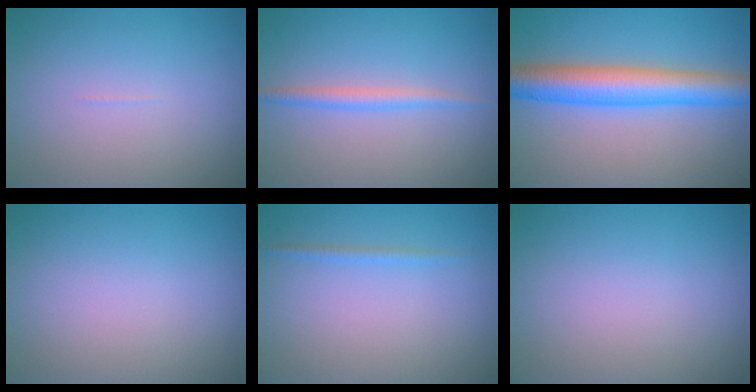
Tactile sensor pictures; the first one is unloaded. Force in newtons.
{"total": 1.7, "press": 1.7, "slide": 0.0}
{"total": 7.0, "press": 7.0, "slide": 0.2}
{"total": 0.0}
{"total": 0.8, "press": 0.8, "slide": 0.1}
{"total": 0.0}